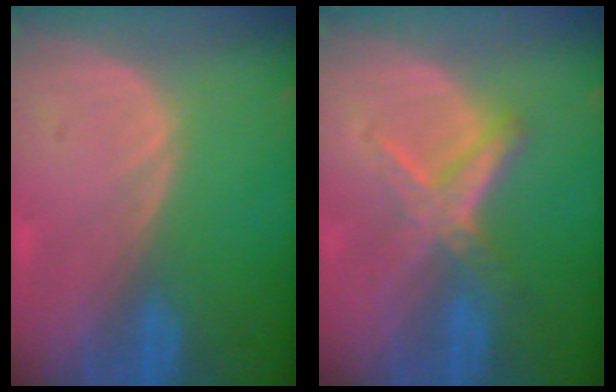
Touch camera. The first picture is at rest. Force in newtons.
{"total": 5.8, "press": 5.4, "slide": 2.1}